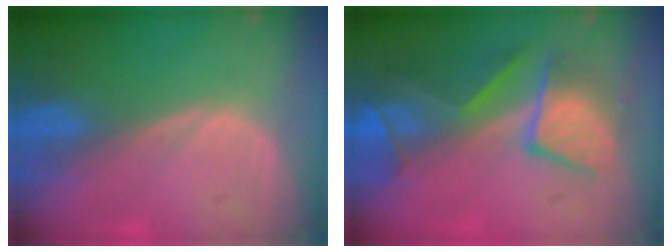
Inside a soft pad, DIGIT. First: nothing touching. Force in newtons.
{"total": 10.0, "press": 8.6, "slide": 5.1}